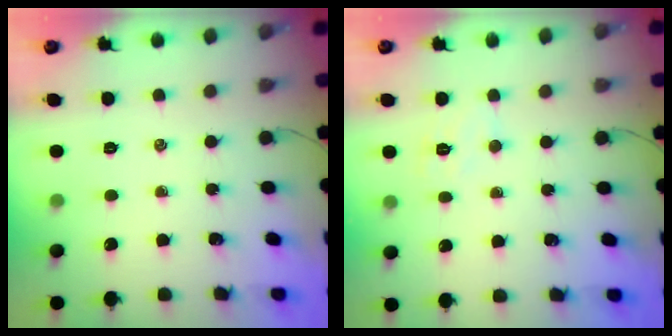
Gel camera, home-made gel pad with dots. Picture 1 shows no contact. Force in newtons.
{"total": 5.5, "press": 5.4, "slide": 1.1}